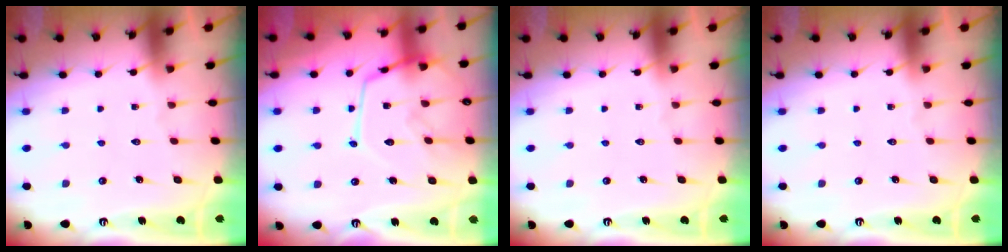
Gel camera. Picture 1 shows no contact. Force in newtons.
{"total": 15.3, "press": 15.2, "slide": 1.3}
{"total": 0.0}
{"total": 0.0}